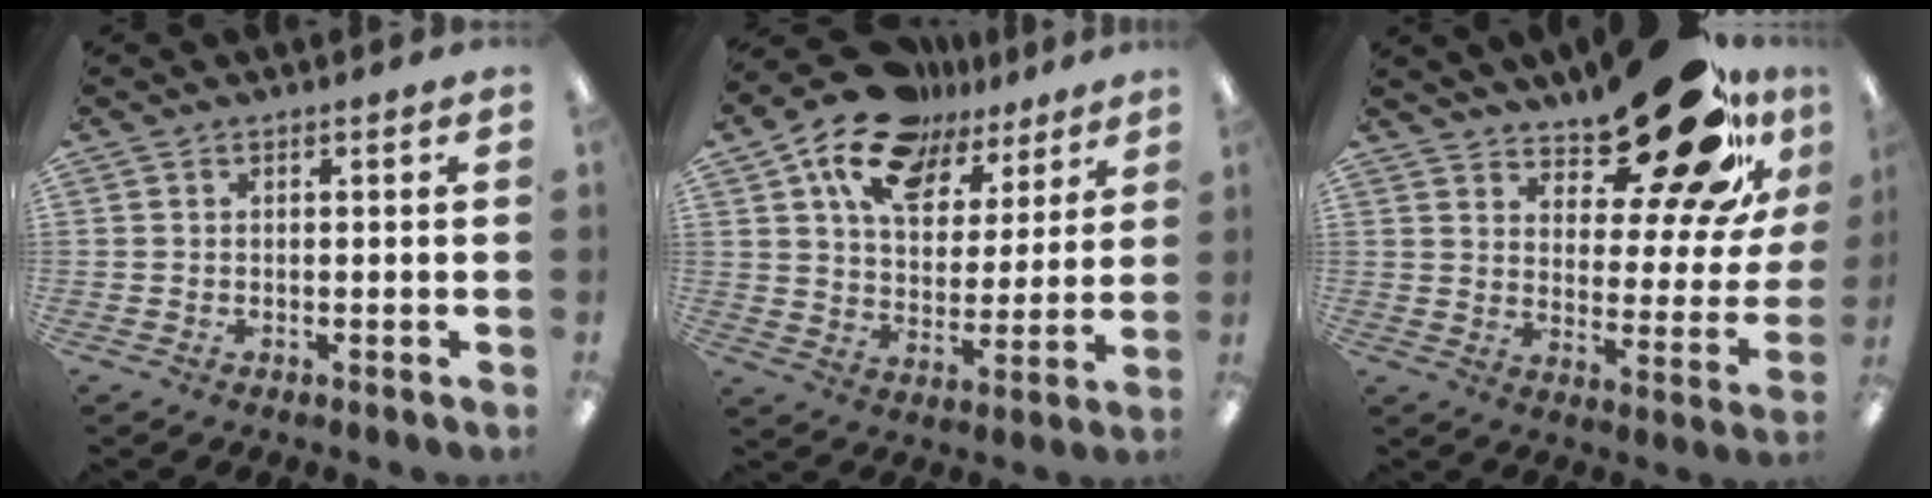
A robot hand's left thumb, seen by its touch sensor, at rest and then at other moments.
{"total": 15.2, "force": [10.7, 8.6, 6.7], "torque": [-0.127, -0.057, 0.195]}
{"total": 22.3, "force": [16.4, 8.1, 12.7], "torque": [-0.165, -0.112, 0.269]}